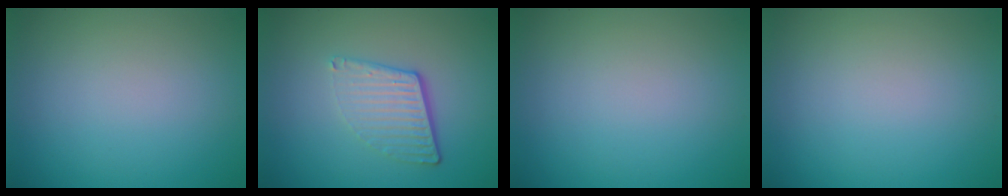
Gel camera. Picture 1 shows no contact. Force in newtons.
{"total": 4.2, "press": 2.7, "slide": 3.2}
{"total": 0.0}
{"total": 0.0}